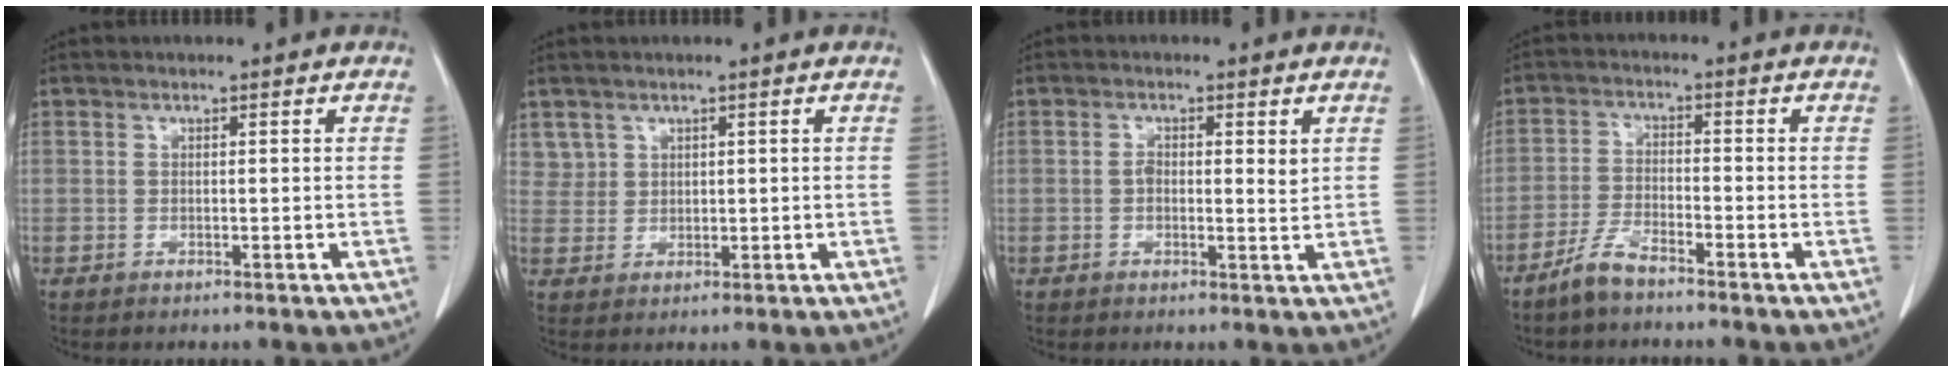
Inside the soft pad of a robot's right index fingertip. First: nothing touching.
{"total": 2.6, "force": [1.5, 2.1, 0.0], "torque": [0.010, 0.007, 0.029]}
{"total": 3.2, "force": [0.6, 1.3, 2.8], "torque": [-0.047, 0.000, 0.007]}
{"total": 4.5, "force": [-3.8, 0.7, 2.3], "torque": [-0.054, -0.007, -0.078]}